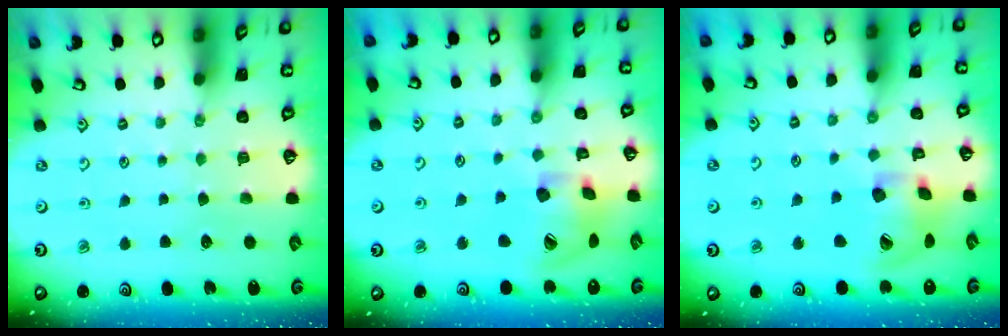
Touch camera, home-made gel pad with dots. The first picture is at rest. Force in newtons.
{"total": 14.6, "press": 14.6, "slide": 0.6}
{"total": 14.2, "press": 14.1, "slide": 1.1}